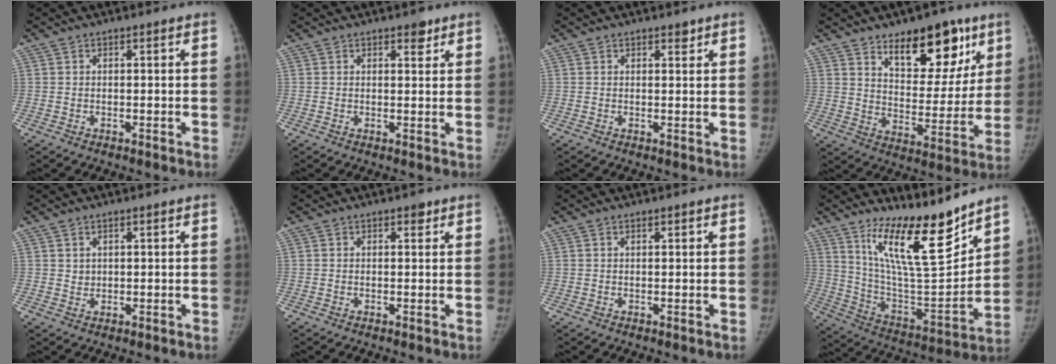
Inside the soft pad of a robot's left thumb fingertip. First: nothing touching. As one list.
[{"total": 2.3, "force": [1.6, 1.1, 1.2], "torque": [-0.004, -0.009, 0.021]}, {"total": 1.1, "force": [0.8, 0.5, 0.5], "torque": [-0.002, -0.005, 0.012]}, {"total": 17.2, "force": [10.5, 8.5, 10.6], "torque": [-0.083, -0.064, 0.162]}, {"total": 1.3, "force": [0.9, 0.8, 0.5], "torque": [0.002, -0.006, 0.017]}, {"total": 1.4, "force": [0.9, 0.8, 0.8], "torque": [-0.002, -0.003, 0.009]}, {"total": 0.8, "force": [0.6, 0.2, 0.6], "torque": [-0.009, -0.001, 0.010]}, {"total": 19.9, "force": [14.5, 4.5, 12.9], "torque": [-0.169, -0.109, 0.259]}]